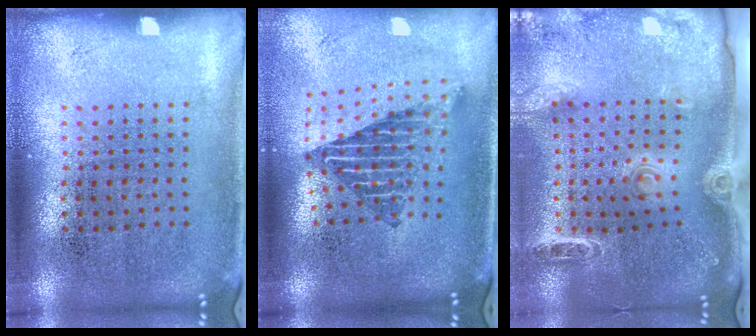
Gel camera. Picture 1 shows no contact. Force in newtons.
{"total": 2.2, "press": 1.6, "slide": 1.6}
{"total": 2.0, "press": 1.8, "slide": 0.8}